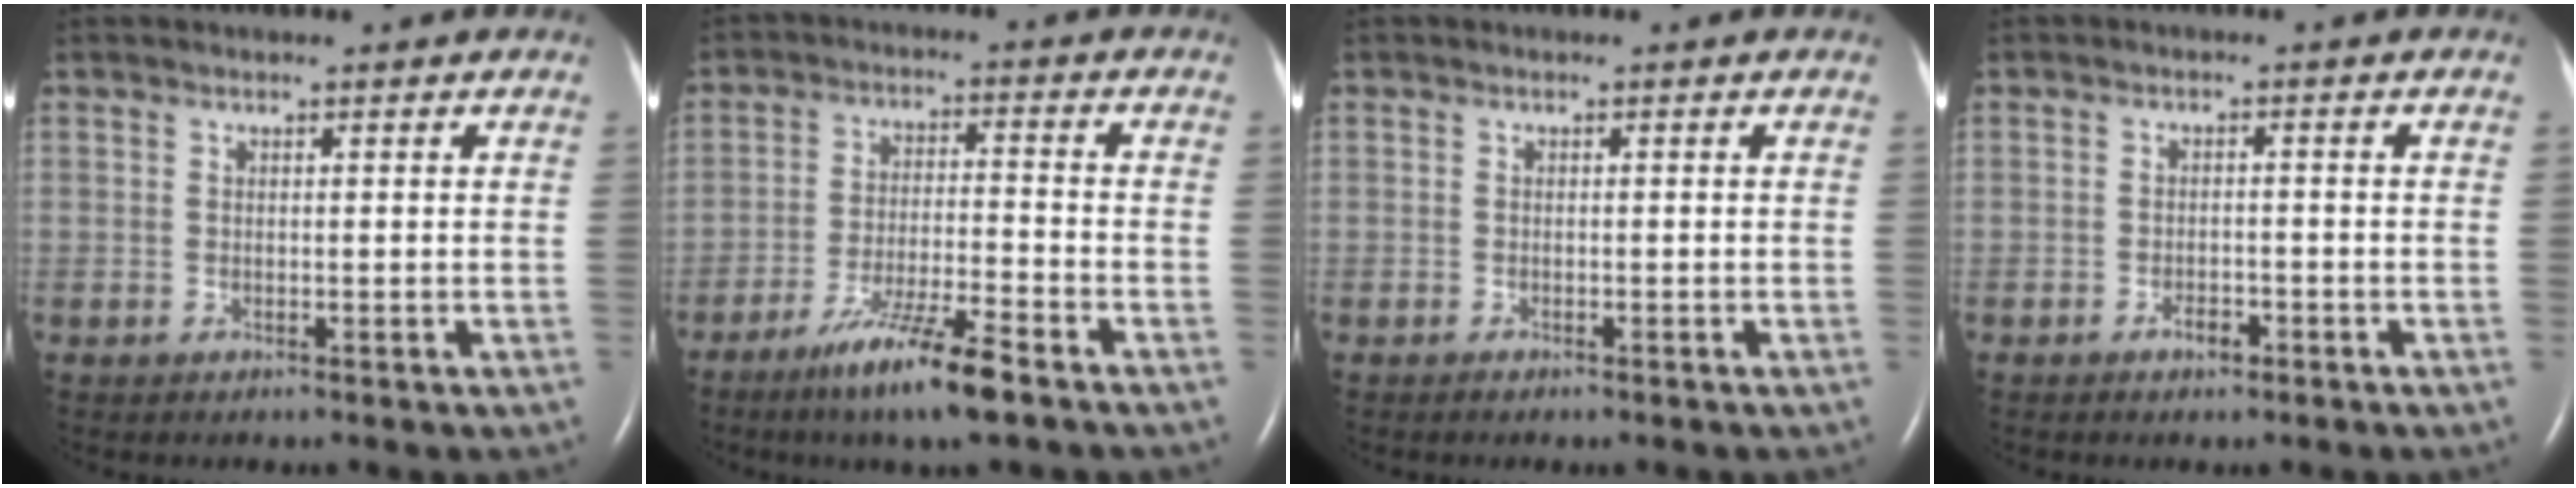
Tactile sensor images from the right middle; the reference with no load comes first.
{"total": 9.7, "force": [-6.7, 0.2, 7.0], "torque": [-0.135, -0.026, -0.121]}
{"total": 1.0, "force": [-0.8, 0.2, 0.6], "torque": [-0.013, -0.003, -0.009]}
{"total": 2.1, "force": [-1.4, 0.9, 1.3], "torque": [-0.023, 0.002, -0.021]}